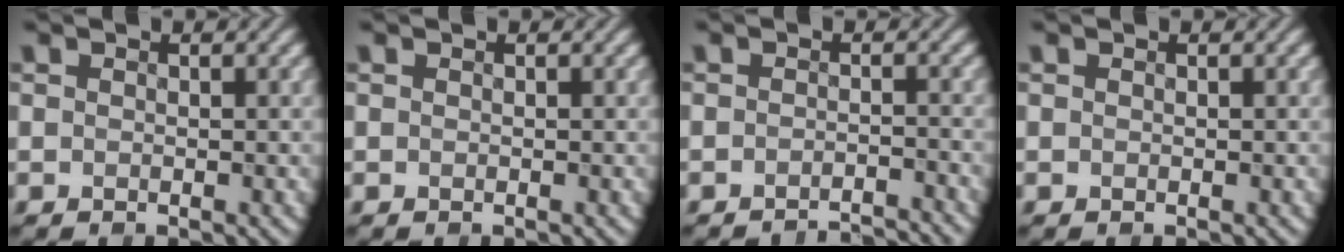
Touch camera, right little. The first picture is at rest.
{"total": 0.0}
{"total": 2.9, "force": [-2.9, 0.1, 0.4], "torque": [-0.006, 0.004, -0.041]}
{"total": 0.0}